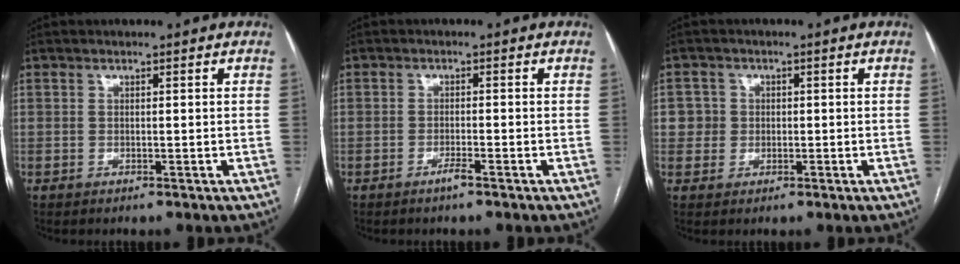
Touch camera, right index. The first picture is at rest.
{"total": 1.5, "force": [-1.2, 0.0, 1.0], "torque": [-0.019, 0.000, -0.020]}
{"total": 3.0, "force": [0.1, 3.0, 0.0], "torque": [0.018, 0.011, 0.002]}